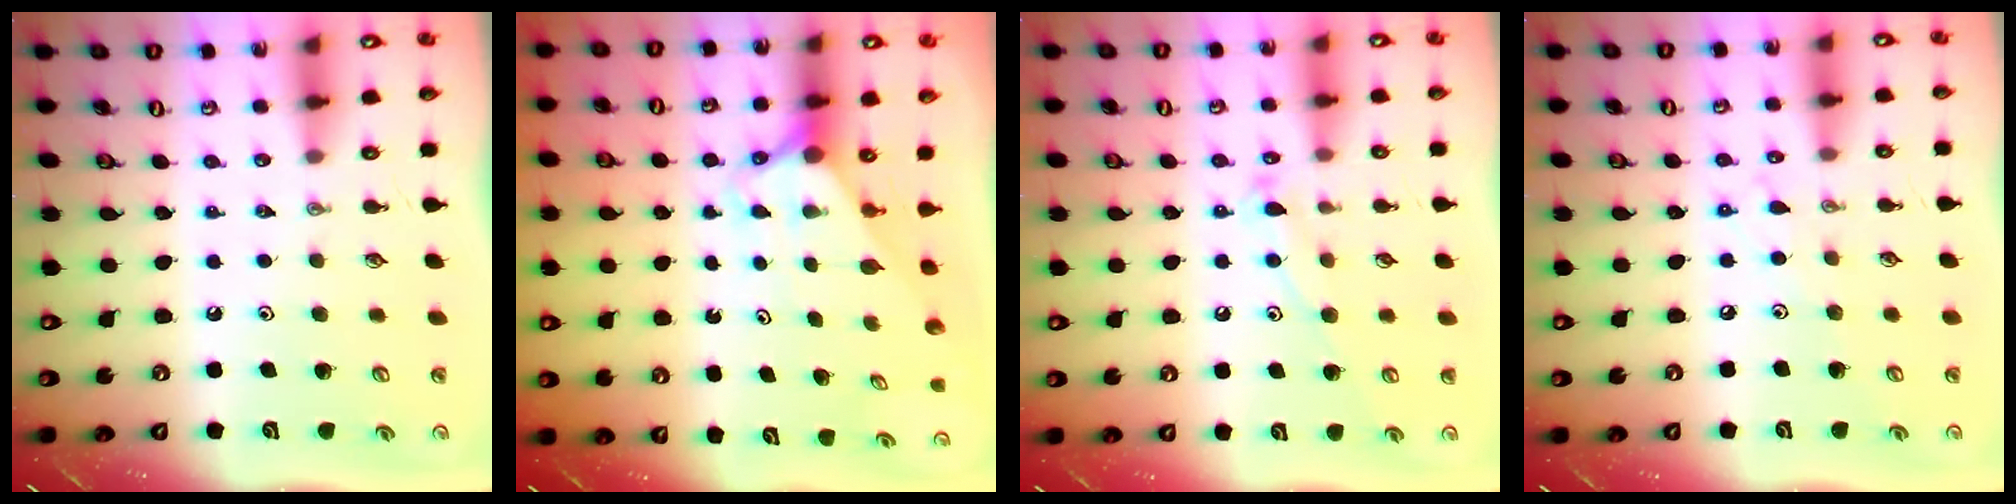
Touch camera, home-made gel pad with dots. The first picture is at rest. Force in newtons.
{"total": 2.8, "press": 2.8, "slide": 0.0}
{"total": 10.7, "press": 10.7, "slide": 0.8}
{"total": 7.0, "press": 7.0, "slide": 0.4}